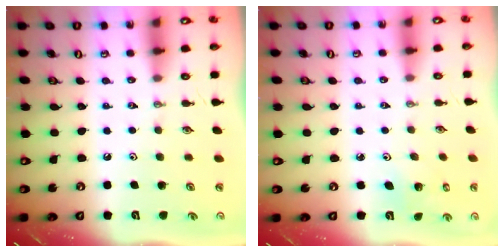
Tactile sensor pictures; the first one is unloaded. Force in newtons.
{"total": 3.5, "press": 3.5, "slide": 0.2}